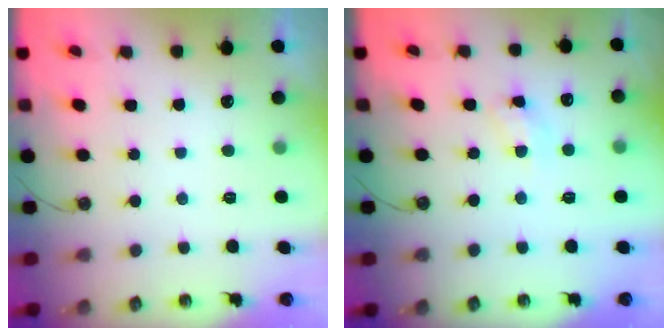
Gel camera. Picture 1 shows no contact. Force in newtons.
{"total": 4.3, "press": 4.3, "slide": 0.6}